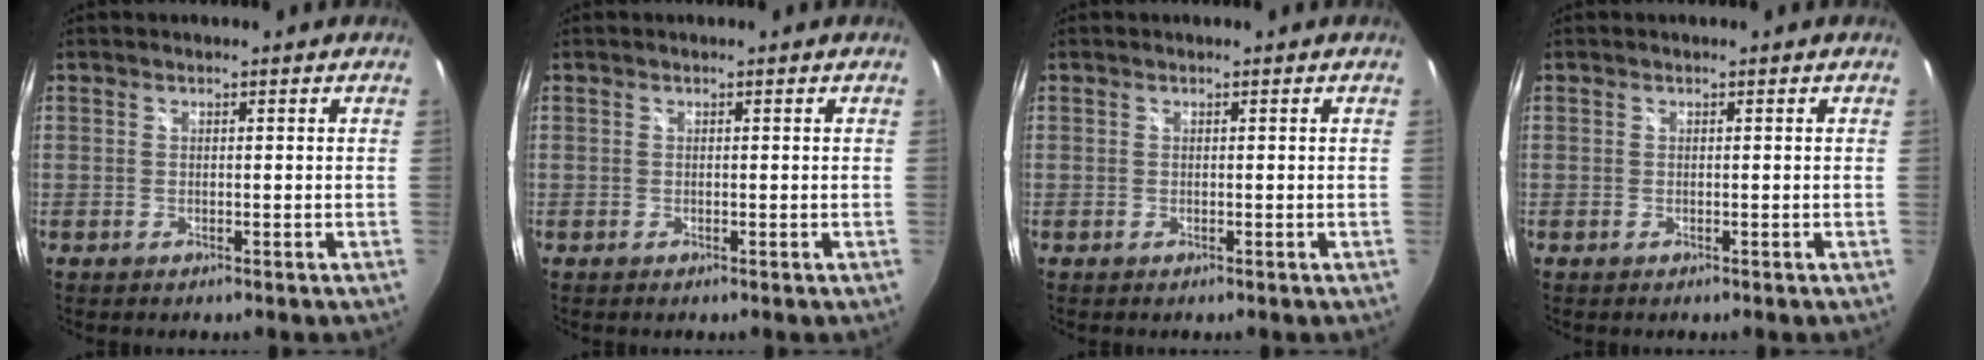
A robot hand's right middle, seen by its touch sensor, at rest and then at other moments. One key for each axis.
{"total": 0.0}
{"total": 0.0}
{"total": 0.0}